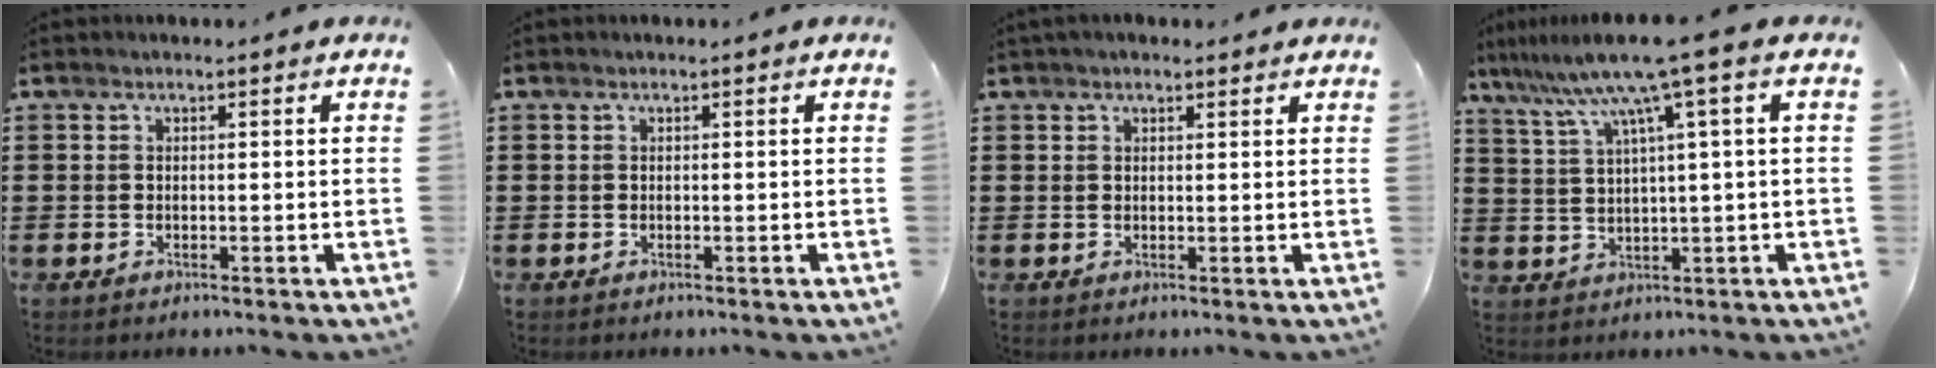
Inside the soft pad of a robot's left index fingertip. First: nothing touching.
{"total": 0.0}
{"total": 1.8, "force": [1.6, 0.4, 0.6], "torque": [-0.016, 0.003, 0.030]}
{"total": 8.5, "force": [4.8, -1.0, 7.0], "torque": [-0.157, -0.028, 0.075]}